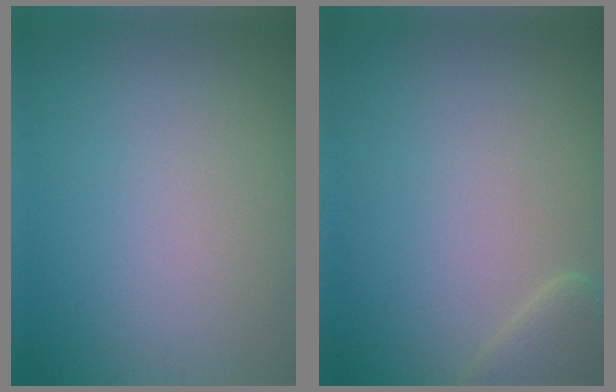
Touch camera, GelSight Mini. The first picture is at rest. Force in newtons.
{"total": 2.6, "press": 2.6, "slide": 0.2}